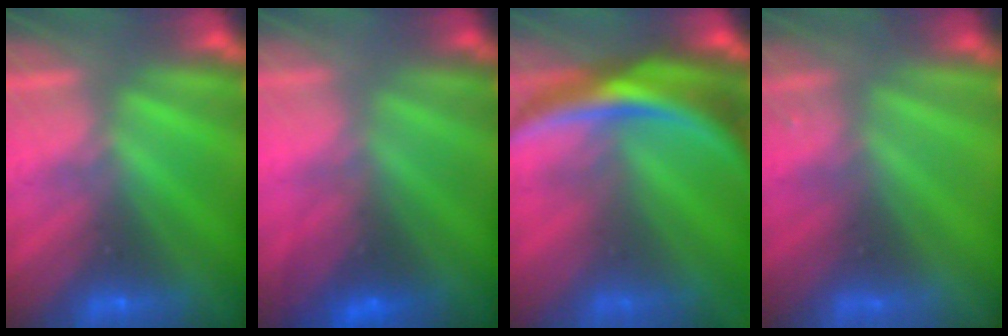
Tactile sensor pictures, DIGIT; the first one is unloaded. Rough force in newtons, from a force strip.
{"total": 2.8}
{"total": 7.7}
{"total": 9.6}